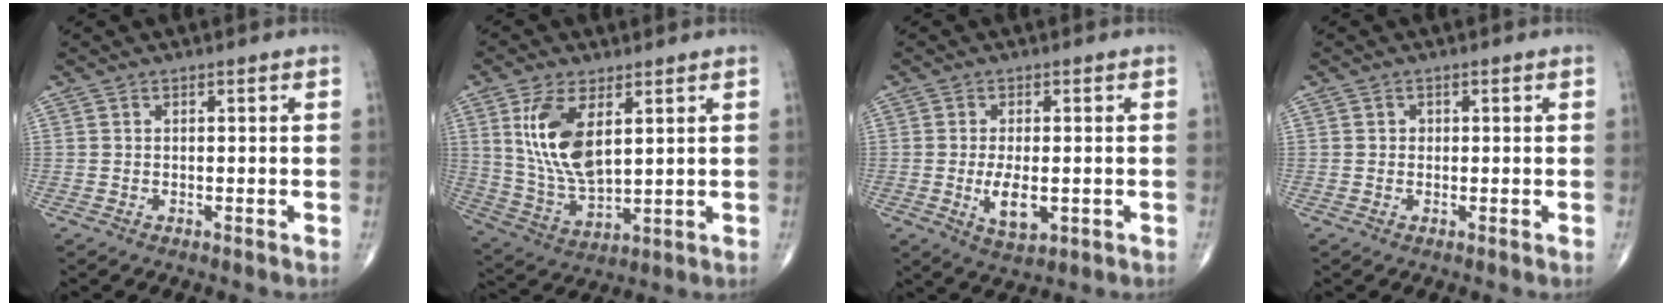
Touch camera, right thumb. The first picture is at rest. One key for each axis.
{"total": 12.9, "fx": 4.2, "fy": 6.1, "fz": 10.5, "tx": -0.208, "ty": -0.022, "tz": 0.095}
{"total": 6.1, "fx": -1.1, "fy": 2.8, "fz": 5.3, "tx": -0.090, "ty": -0.011, "tz": -0.013}
{"total": 0.8, "fx": 0.1, "fy": 0.8, "fz": 0.2, "tx": 0.003, "ty": 0.002, "tz": 0.001}